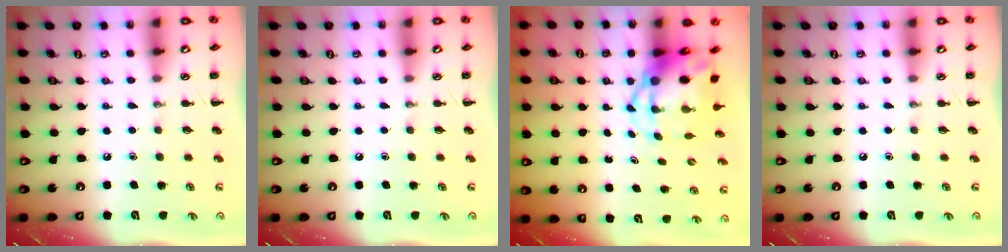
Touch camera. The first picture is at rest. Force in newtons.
{"total": 0.0}
{"total": 6.5, "press": 6.3, "slide": 1.5}
{"total": 0.0}